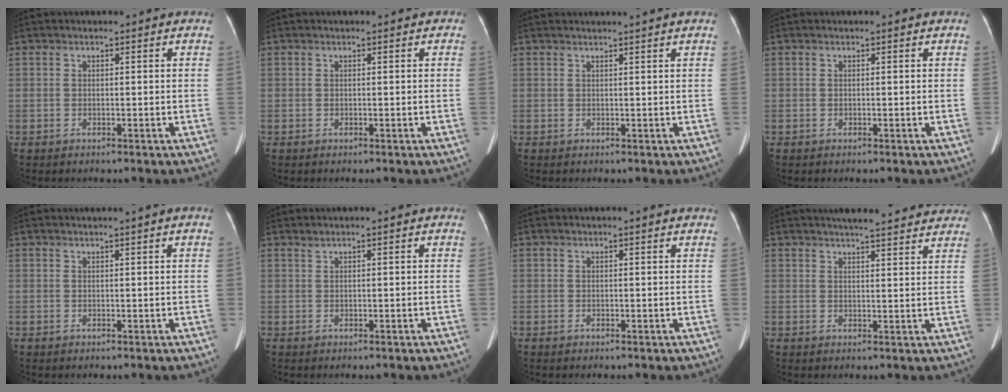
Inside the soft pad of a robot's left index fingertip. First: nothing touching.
{"total": 0.0}
{"total": 2.4, "force": [2.1, -0.8, 1.0], "torque": [-0.016, 0.011, 0.035]}
{"total": 0.0}
{"total": 1.6, "force": [1.2, -0.5, 1.0], "torque": [-0.017, 0.005, 0.026]}
{"total": 0.5, "force": [0.5, -0.1, 0.2], "torque": [-0.010, 0.006, 0.016]}
{"total": 1.8, "force": [1.7, -0.1, 0.6], "torque": [-0.014, 0.011, 0.017]}
{"total": 15.1, "force": [13.6, 2.2, 6.1], "torque": [-0.070, 0.023, 0.161]}